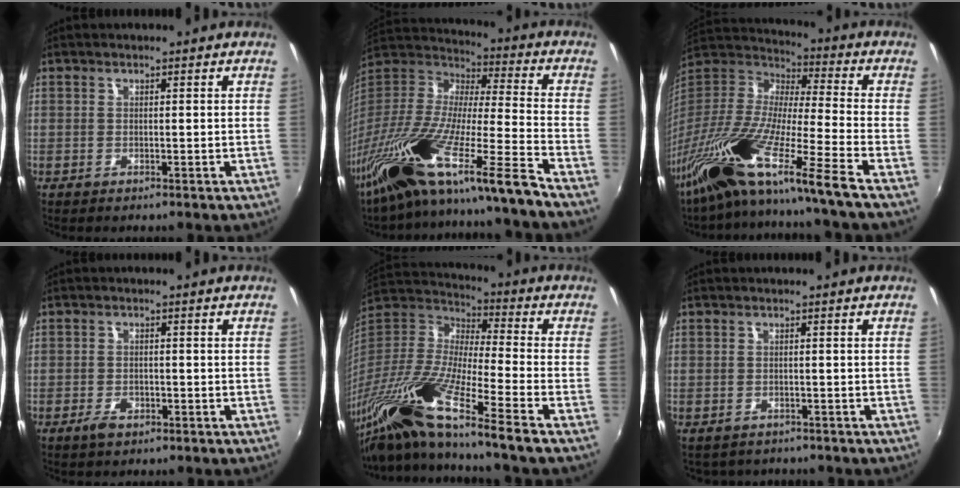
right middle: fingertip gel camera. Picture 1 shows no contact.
{"total": 26.5, "force": [-19.4, 0.2, 18.0], "torque": [-0.294, -0.068, -0.351]}
{"total": 23.5, "force": [-16.9, -0.5, 16.3], "torque": [-0.279, -0.058, -0.319]}
{"total": 2.8, "force": [-1.7, 1.6, 1.6], "torque": [-0.034, -0.004, -0.029]}
{"total": 25.1, "force": [-18.0, 0.3, 17.5], "torque": [-0.306, -0.061, -0.338]}
{"total": 2.4, "force": [-1.9, 1.5, 0.5], "torque": [-0.016, -0.008, -0.022]}